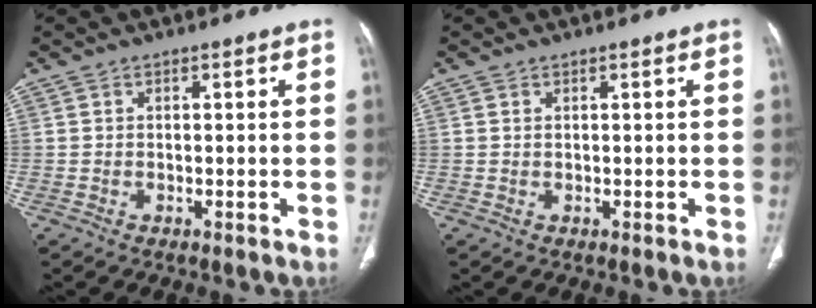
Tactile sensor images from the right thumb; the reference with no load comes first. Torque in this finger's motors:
{"motor_torque": [0.19, -0.02, -0.10, -0.26, 0.03]}